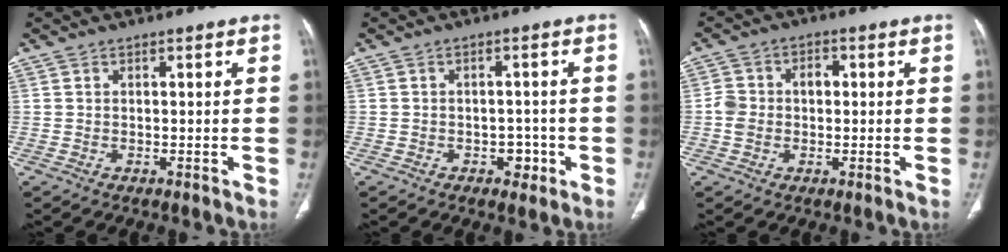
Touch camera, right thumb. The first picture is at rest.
{"total": 3.3, "force": [-1.3, 2.5, 1.8], "torque": [-0.006, 0.010, -0.016]}
{"total": 5.5, "force": [-0.2, 4.4, 3.3], "torque": [-0.054, 0.024, -0.007]}